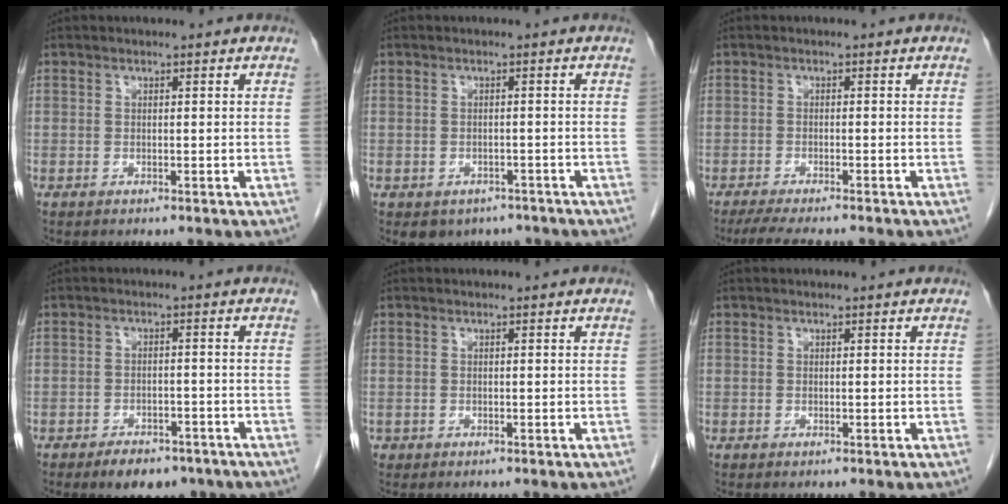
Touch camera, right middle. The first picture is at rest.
{"total": 5.0, "force": [-3.8, 3.1, 0.8], "torque": [0.003, 0.010, -0.048]}
{"total": 6.8, "force": [-5.8, 0.4, 3.4], "torque": [-0.049, -0.017, -0.093]}
{"total": 6.4, "force": [-4.9, 2.9, 2.9], "torque": [-0.037, 0.002, -0.067]}
{"total": 0.0}
{"total": 0.0}